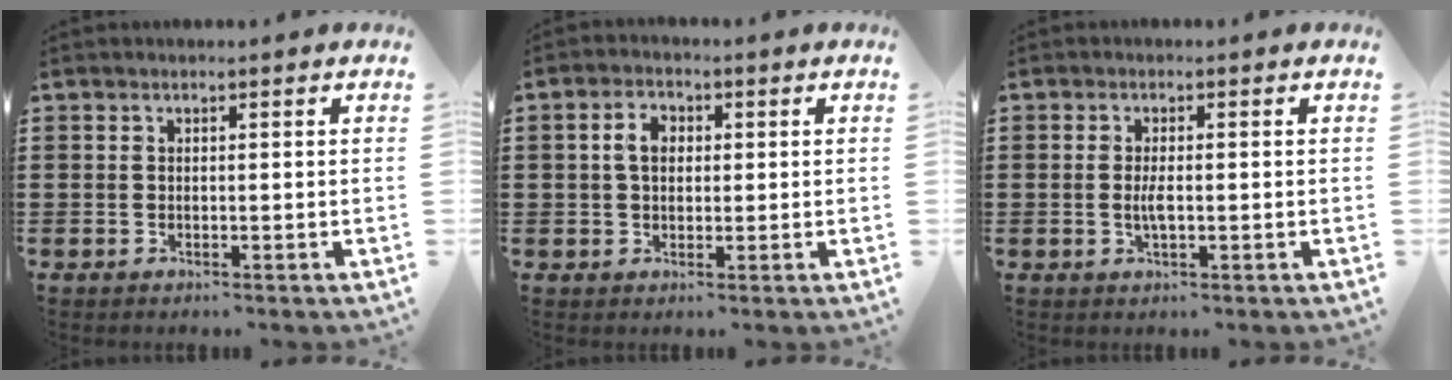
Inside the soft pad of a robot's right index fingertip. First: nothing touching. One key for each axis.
{"total": 3.8, "fx": 0.4, "fy": 2.6, "fz": 2.7, "tx": -0.059, "ty": 0.015, "tz": 0.005}
{"total": 2.5, "fx": -0.3, "fy": 0.7, "fz": 2.4, "tx": -0.049, "ty": -0.002, "tz": -0.008}